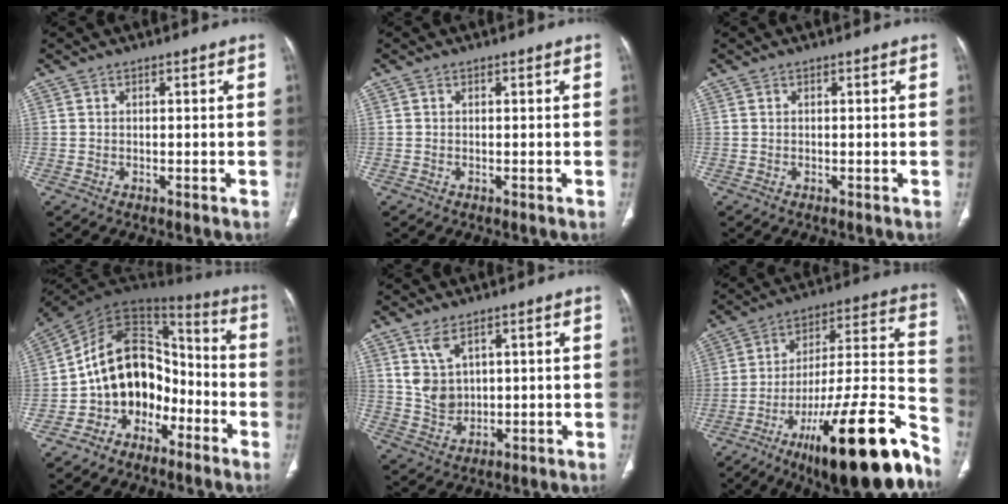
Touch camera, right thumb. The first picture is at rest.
{"total": 0.0}
{"total": 0.0}
{"total": 15.9, "force": [-6.2, 11.8, 8.7], "torque": [-0.094, 0.098, -0.110]}
{"total": 5.9, "force": [2.9, 3.7, 3.6], "torque": [-0.063, -0.018, 0.071]}
{"total": 29.9, "force": [-18.0, 6.7, 23.0], "torque": [-0.274, 0.088, -0.276]}